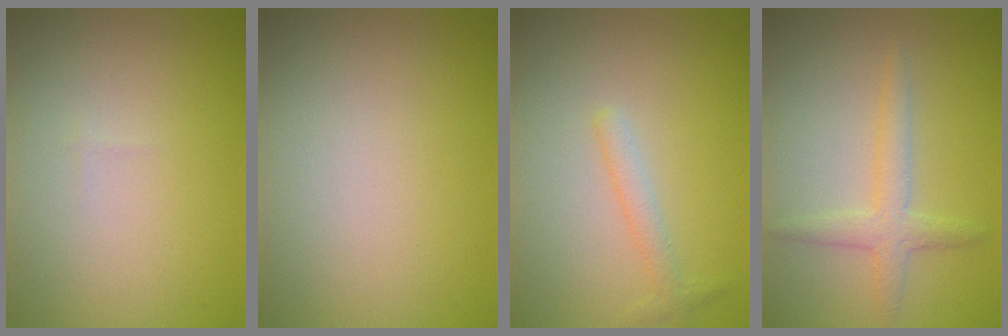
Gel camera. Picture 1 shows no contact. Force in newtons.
{"total": 0.0}
{"total": 1.5, "press": 1.5, "slide": 0.1}
{"total": 2.5, "press": 2.5, "slide": 0.0}